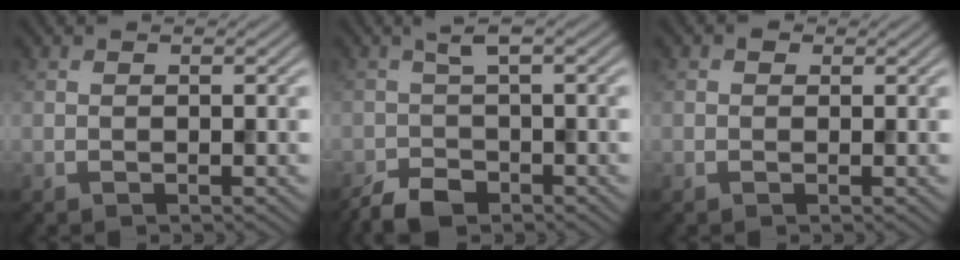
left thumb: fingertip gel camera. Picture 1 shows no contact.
{"total": 4.0, "force": [-2.2, 1.6, 2.9], "torque": [-0.065, -0.008, -0.046]}
{"total": 0.8, "force": [0.2, 0.8, 0.3], "torque": [-0.002, -0.002, -0.001]}